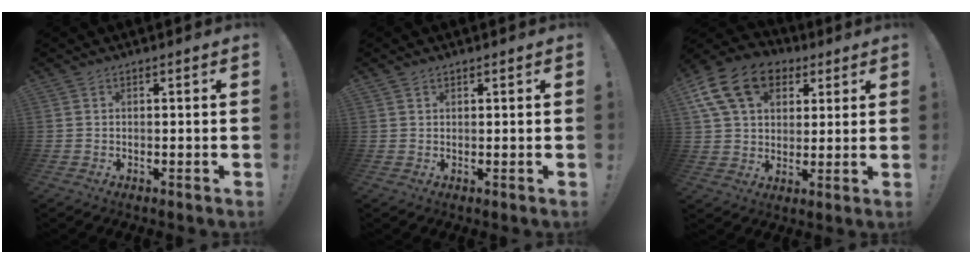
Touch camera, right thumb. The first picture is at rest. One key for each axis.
{"total": 1.1, "fx": 0.9, "fy": 0.5, "fz": 0.2, "tx": 0.000, "ty": -0.002, "tz": 0.018}
{"total": 17.9, "fx": 7.8, "fy": 12.7, "fz": 9.9, "tx": -0.169, "ty": -0.025, "tz": 0.148}